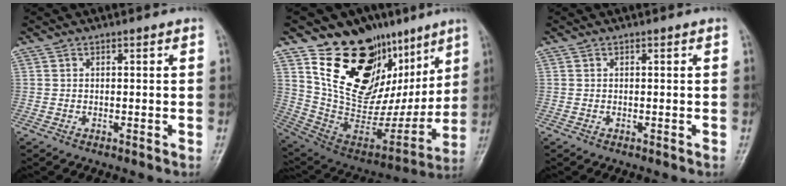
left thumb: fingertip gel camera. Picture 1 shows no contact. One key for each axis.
{"total": 28.2, "fx": 13.4, "fy": 17.4, "fz": 17.7, "tx": -0.219, "ty": -0.036, "tz": 0.245}
{"total": 0.0}